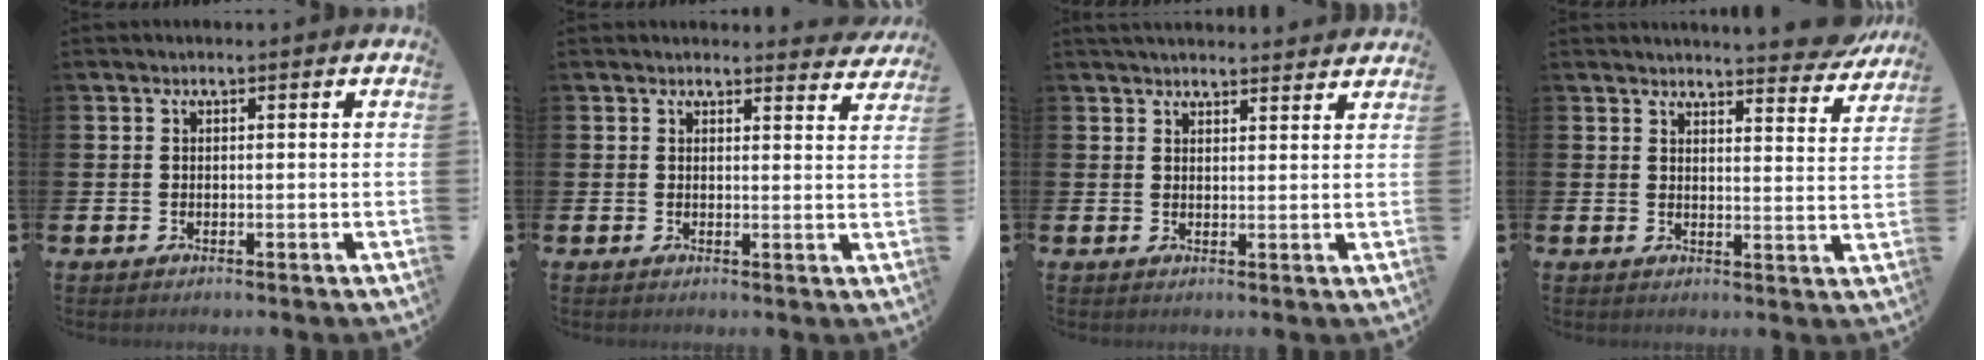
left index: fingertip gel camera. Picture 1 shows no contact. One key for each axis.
{"total": 2.5, "fx": 2.4, "fy": 0.4, "fz": 0.0, "tx": 0.015, "ty": -0.020, "tz": 0.040}
{"total": 2.9, "fx": 2.8, "fy": 0.3, "fz": 0.2, "tx": -0.006, "ty": -0.014, "tz": 0.051}
{"total": 4.6, "fx": 4.6, "fy": 0.1, "fz": 0.4, "tx": 0.000, "ty": -0.038, "tz": 0.079}